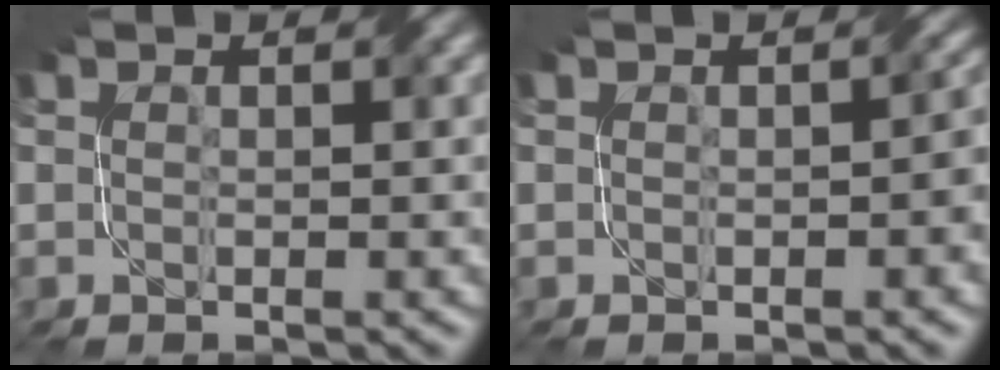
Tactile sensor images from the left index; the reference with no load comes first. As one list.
[{"total": 1.5, "force": [-0.3, 0.3, 1.4], "torque": [-0.018, 0.003, -0.003]}]